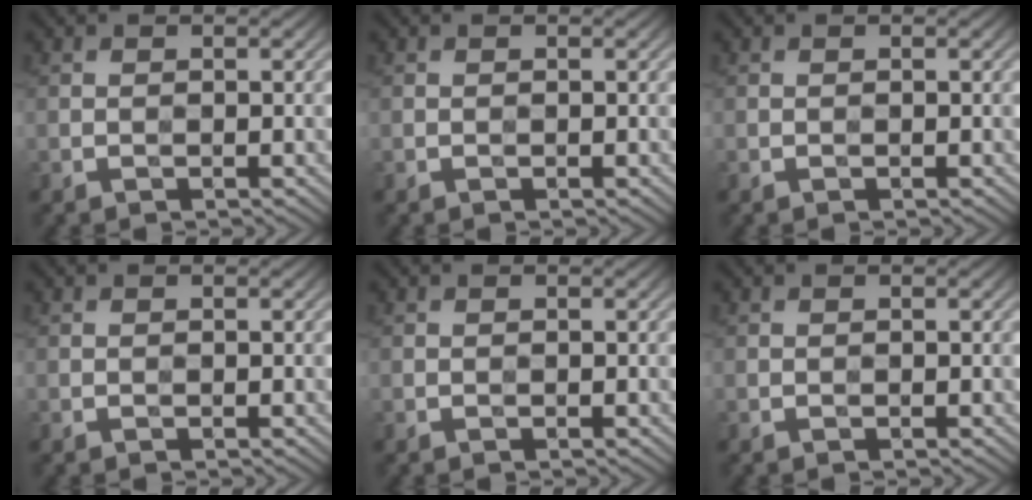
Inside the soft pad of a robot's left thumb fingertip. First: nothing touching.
{"total": 0.0}
{"total": 0.0}
{"total": 0.0}
{"total": 0.0}
{"total": 0.0}